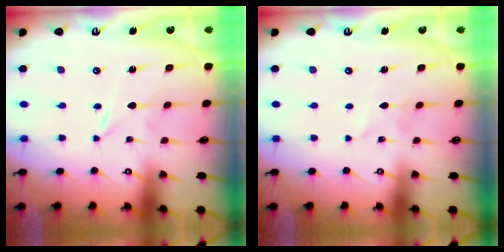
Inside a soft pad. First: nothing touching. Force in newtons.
{"total": 1.5, "press": 1.5, "slide": 0.2}